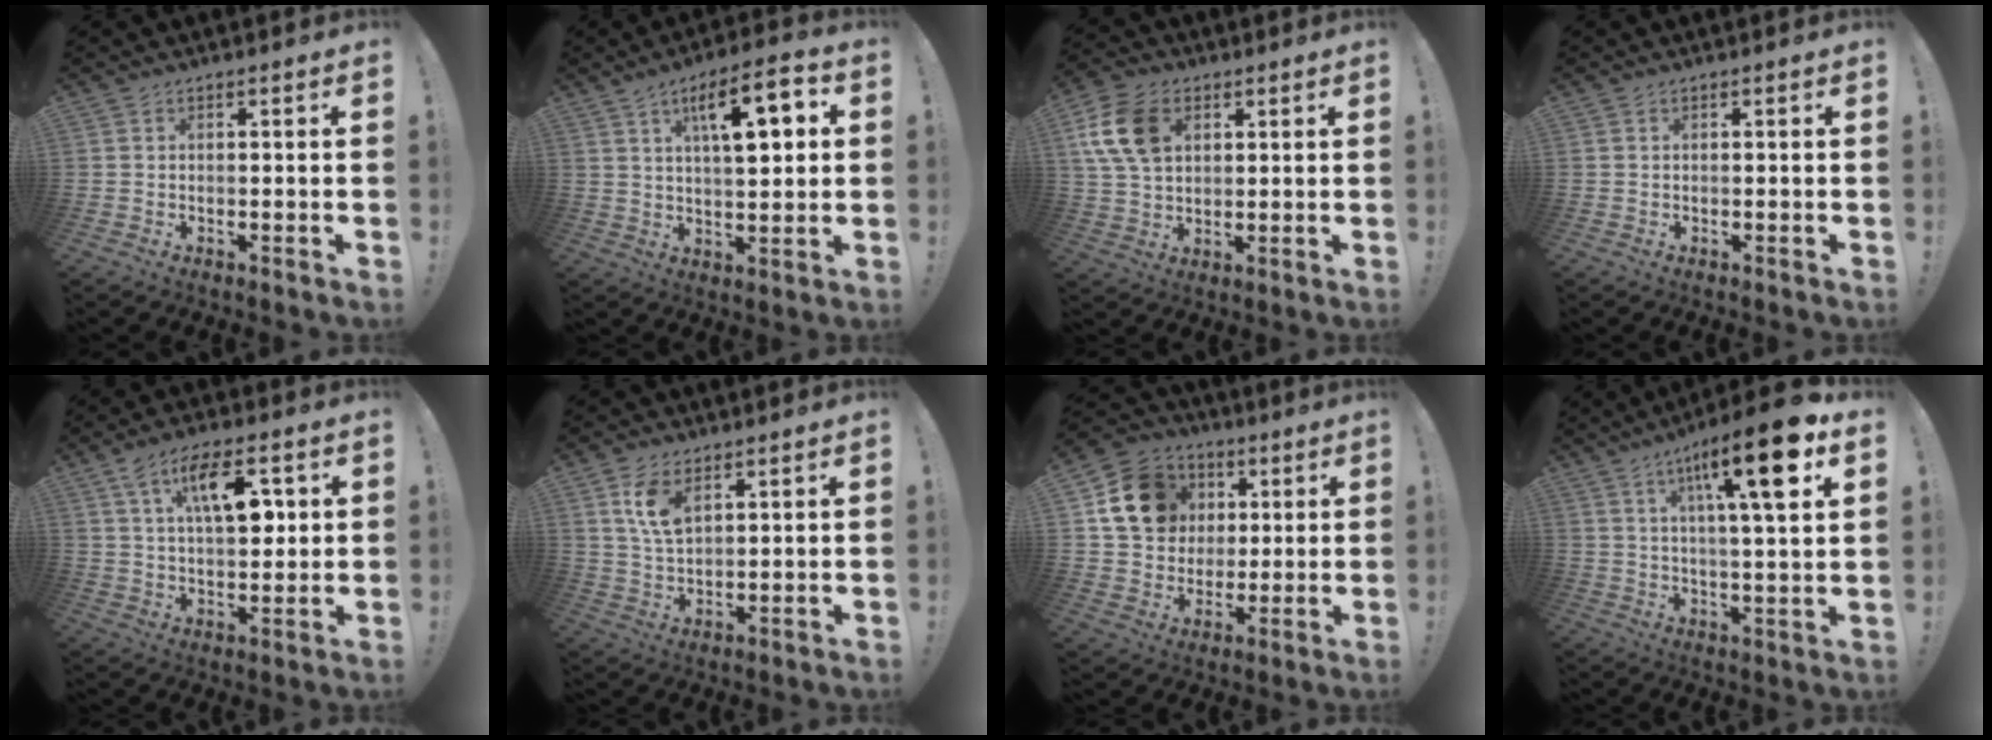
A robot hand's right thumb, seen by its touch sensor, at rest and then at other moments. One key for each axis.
{"total": 13.6, "fx": 4.6, "fy": 5.1, "fz": 11.8, "tx": -0.174, "ty": -0.002, "tz": 0.070}
{"total": 14.3, "fx": 4.6, "fy": 10.1, "fz": 9.0, "tx": -0.162, "ty": -0.005, "tz": 0.091}
{"total": 0.0}
{"total": 14.0, "fx": 5.1, "fy": 6.5, "fz": 11.2, "tx": -0.165, "ty": 0.000, "tz": 0.085}
{"total": 8.0, "fx": 4.2, "fy": 4.2, "fz": 5.5, "tx": -0.091, "ty": -0.012, "tz": 0.076}
{"total": 16.3, "fx": 4.7, "fy": 13.7, "fz": 7.4, "tx": -0.093, "ty": -0.006, "tz": 0.103}
{"total": 16.7, "fx": 7.1, "fy": 3.3, "fz": 14.8, "tx": -0.229, "ty": -0.025, "tz": 0.097}